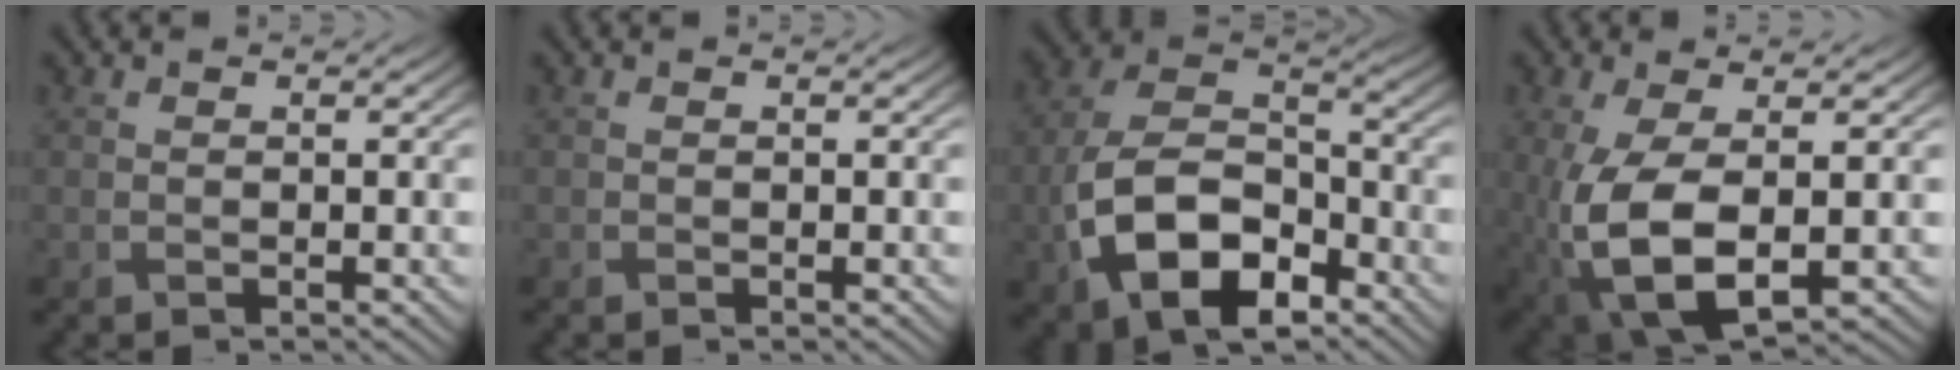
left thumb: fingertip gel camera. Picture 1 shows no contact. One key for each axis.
{"total": 0.0}
{"total": 13.7, "fx": -5.4, "fy": 8.2, "fz": 9.5, "tx": -0.218, "ty": -0.018, "tz": -0.107}
{"total": 9.2, "fx": -1.3, "fy": 4.6, "fz": 7.9, "tx": -0.182, "ty": -0.016, "tz": -0.018}